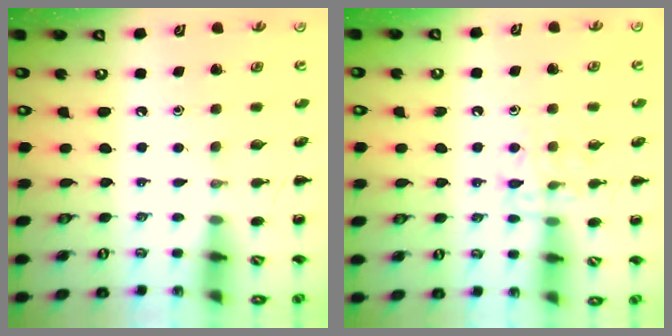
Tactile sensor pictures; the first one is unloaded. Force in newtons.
{"total": 8.5, "press": 8.4, "slide": 0.8}